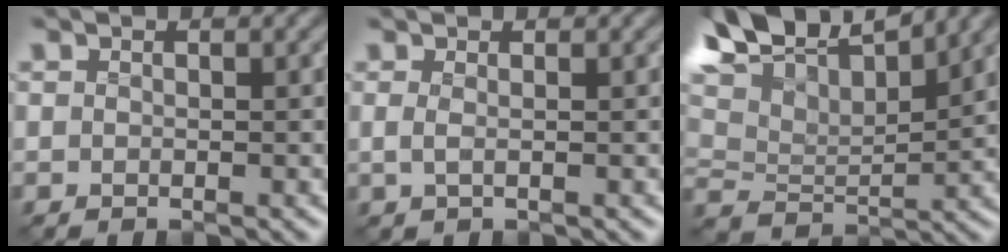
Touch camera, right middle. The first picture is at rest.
{"total": 0.9, "force": [0.0, 0.1, 0.9], "torque": [-0.024, -0.004, 0.001]}
{"total": 9.3, "force": [6.9, 3.6, 5.1], "torque": [-0.112, 0.031, 0.107]}